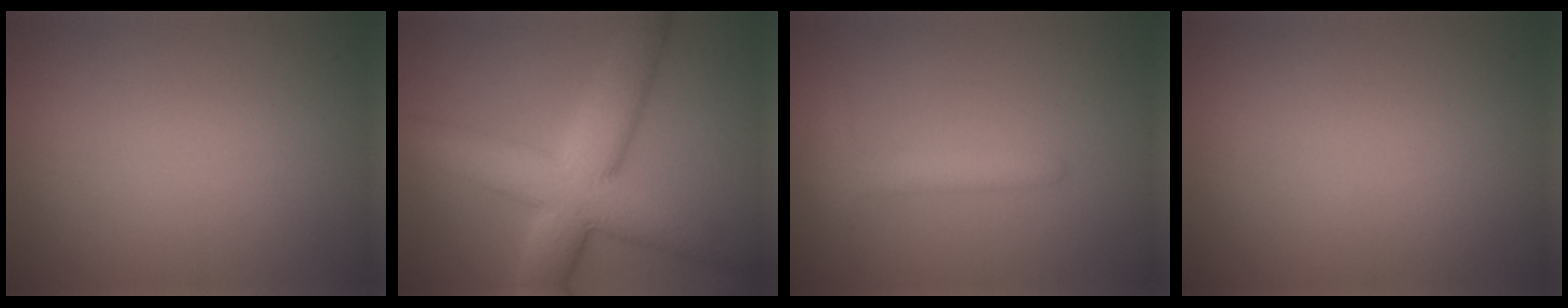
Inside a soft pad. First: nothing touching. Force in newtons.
{"total": 9.6, "press": 9.6, "slide": 0.4}
{"total": 2.6, "press": 2.6, "slide": 0.1}
{"total": 0.0}